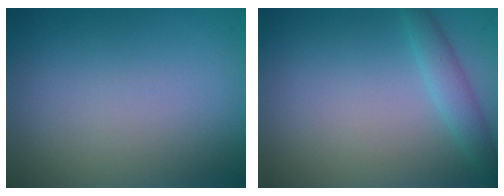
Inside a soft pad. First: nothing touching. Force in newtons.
{"total": 1.8, "press": 1.8, "slide": 0.2}